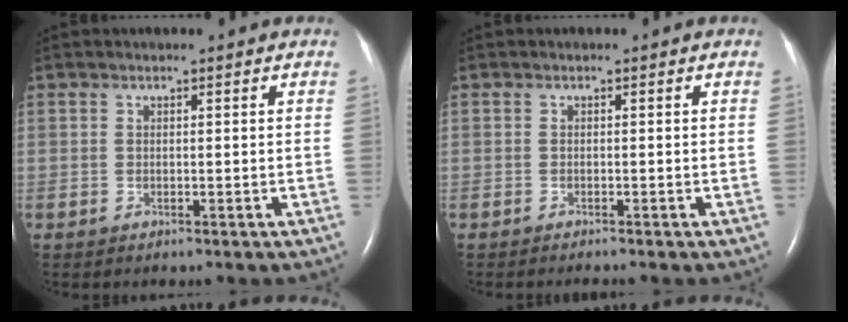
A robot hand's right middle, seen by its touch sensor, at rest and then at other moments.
{"total": 1.0, "force": [-0.9, -0.2, 0.4], "torque": [-0.007, 0.000, -0.014]}